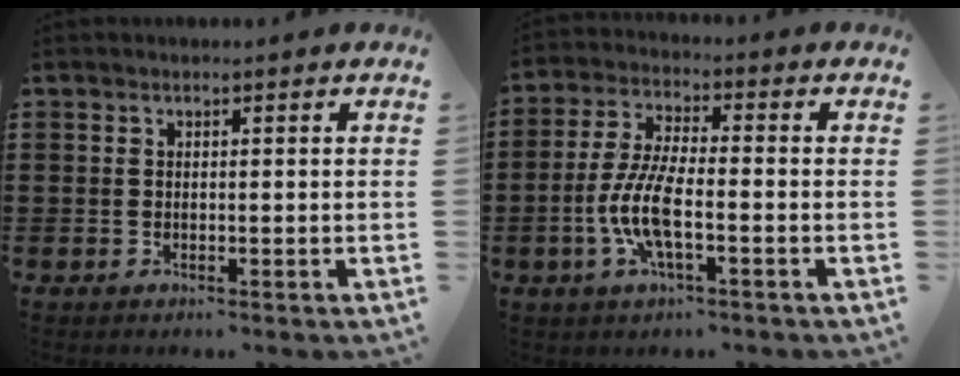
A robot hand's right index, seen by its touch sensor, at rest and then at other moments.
{"total": 8.0, "force": [-2.4, 2.4, 7.2], "torque": [-0.169, -0.016, -0.049]}